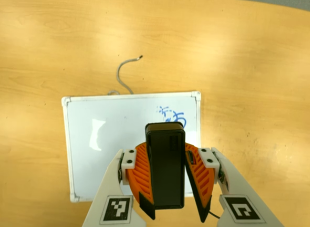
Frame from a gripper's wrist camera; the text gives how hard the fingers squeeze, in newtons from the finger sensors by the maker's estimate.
{"total": 9.9, "left": 9.7, "right": 10.0}